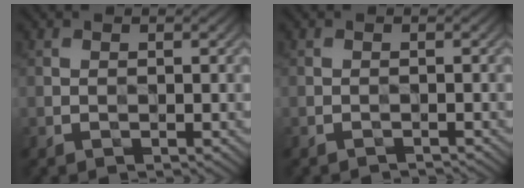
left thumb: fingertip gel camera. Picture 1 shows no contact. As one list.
[{"total": 1.1, "force": [-0.8, -0.5, -0.4], "torque": [0.008, 0.007, -0.012]}]